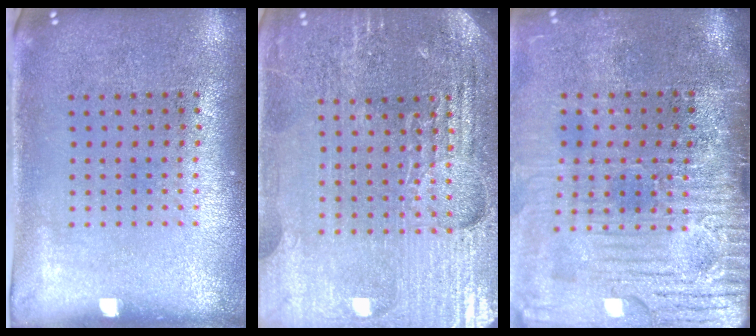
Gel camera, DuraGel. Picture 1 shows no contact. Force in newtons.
{"total": 4.8, "press": 4.5, "slide": 1.6}
{"total": 4.6, "press": 4.0, "slide": 2.4}